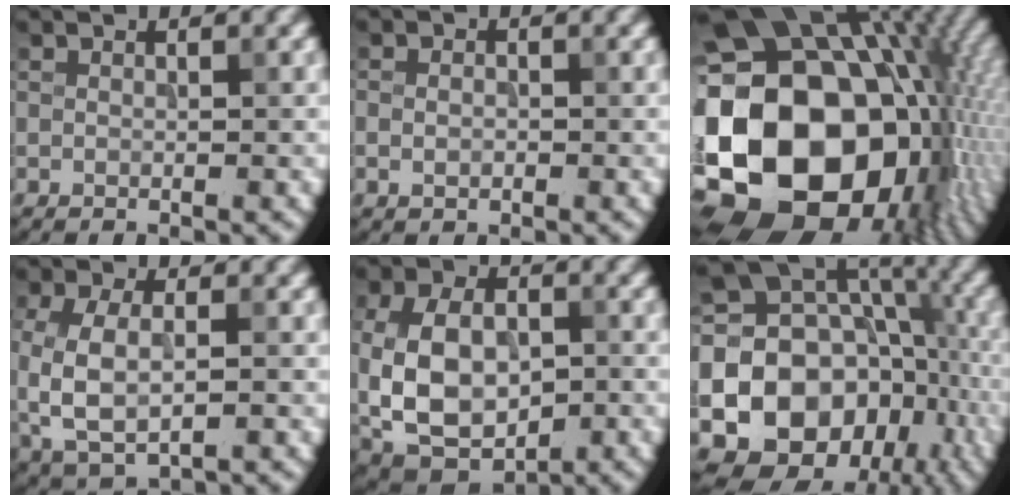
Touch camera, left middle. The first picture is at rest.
{"total": 1.5, "force": [-0.3, 1.1, 0.9], "torque": [-0.016, -0.001, -0.006]}
{"total": 22.8, "force": [-1.9, 16.2, 16.0], "torque": [-0.309, -0.014, -0.026]}
{"total": 5.7, "force": [-0.7, 3.2, 4.7], "torque": [-0.110, -0.007, -0.011]}
{"total": 12.5, "force": [-1.8, 8.3, 9.1], "torque": [-0.191, -0.012, -0.016]}
{"total": 19.4, "force": [-5.2, 16.0, 9.7], "torque": [-0.174, 0.003, -0.084]}